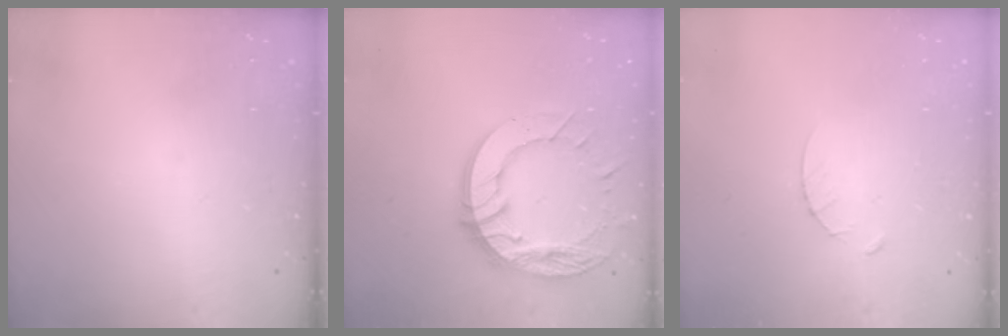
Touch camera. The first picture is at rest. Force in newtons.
{"total": 15.9, "press": 15.8, "slide": 1.5}
{"total": 3.3, "press": 3.3, "slide": 0.4}